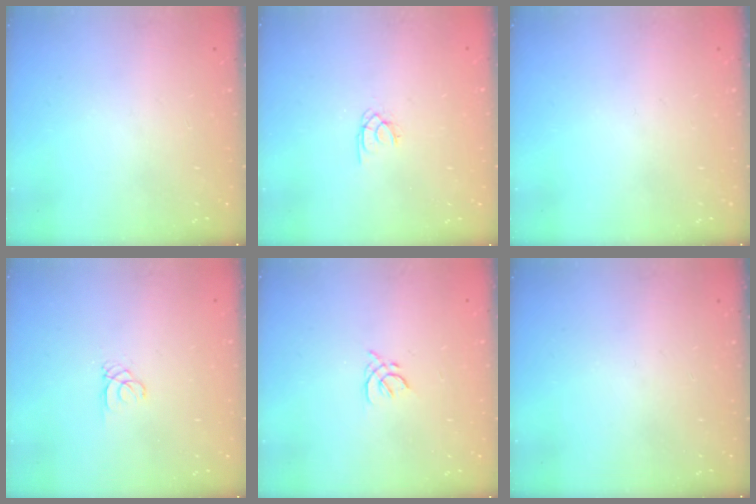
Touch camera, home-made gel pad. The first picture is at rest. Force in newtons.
{"total": 1.4, "press": 1.4, "slide": 0.2}
{"total": 0.0}
{"total": 0.8, "press": 0.8, "slide": 0.1}
{"total": 2.0, "press": 2.0, "slide": 0.6}
{"total": 0.0}